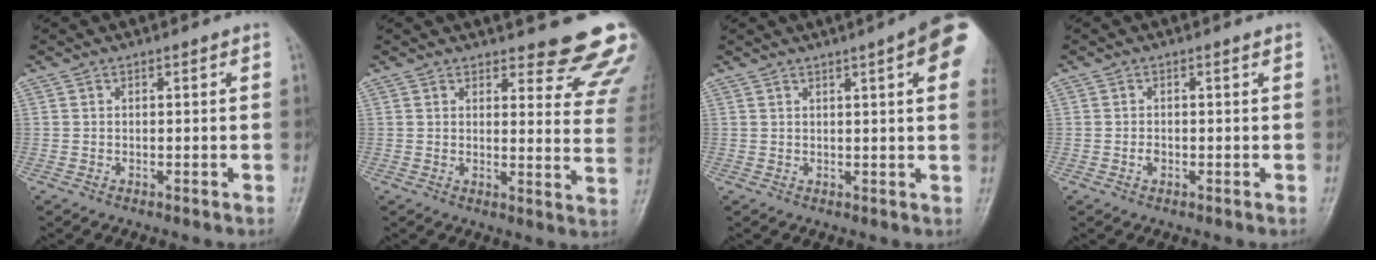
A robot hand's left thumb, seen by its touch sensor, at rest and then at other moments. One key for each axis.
{"total": 13.9, "fx": 12.5, "fy": 3.3, "fz": 5.1, "tx": -0.010, "ty": -0.107, "tz": 0.121}
{"total": 11.4, "fx": 4.6, "fy": 2.0, "fz": 10.2, "tx": -0.110, "ty": -0.003, "tz": 0.048}
{"total": 1.0, "fx": -0.2, "fy": 0.7, "fz": 0.7, "tx": -0.005, "ty": 0.001, "tz": 0.000}